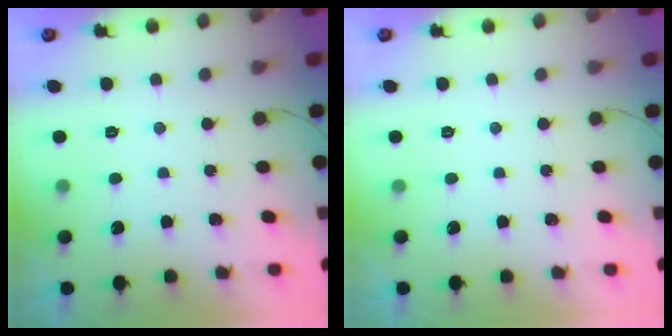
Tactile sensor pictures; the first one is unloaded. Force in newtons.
{"total": 0.0}